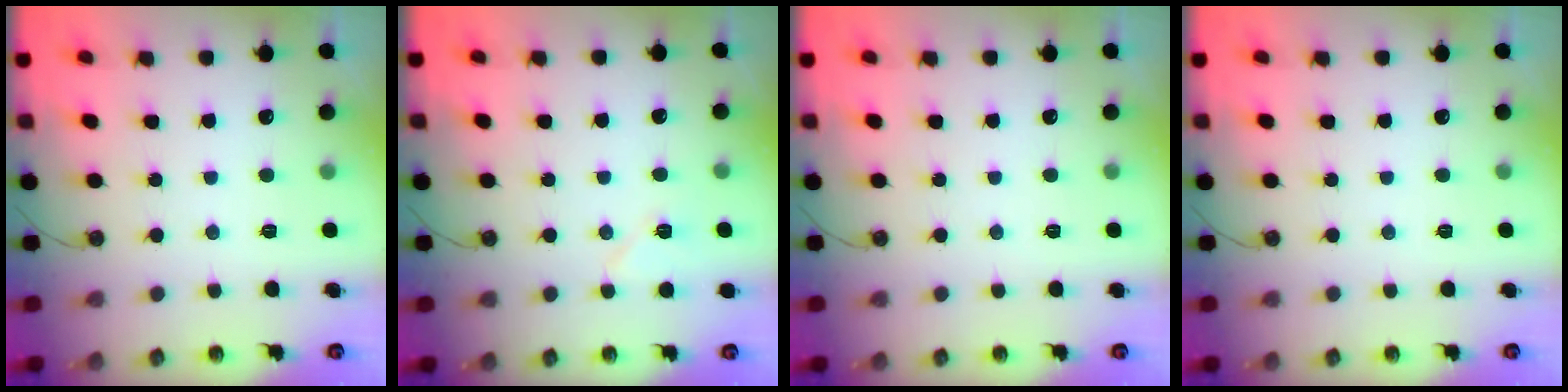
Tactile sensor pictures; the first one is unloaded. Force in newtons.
{"total": 6.0, "press": 6.0, "slide": 0.4}
{"total": 0.0}
{"total": 0.0}